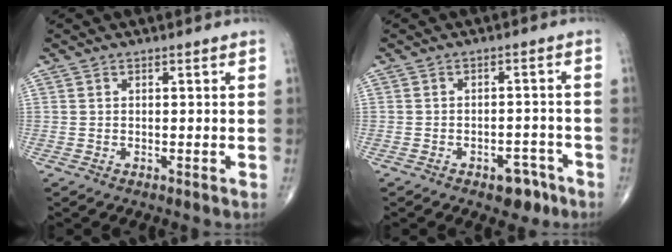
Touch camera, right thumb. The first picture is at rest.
{"total": 5.0, "force": [-3.1, 2.8, 2.7], "torque": [-0.018, 0.025, -0.040]}